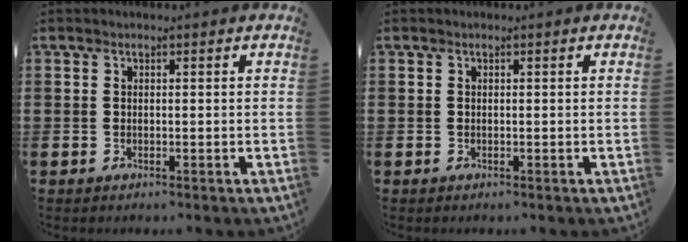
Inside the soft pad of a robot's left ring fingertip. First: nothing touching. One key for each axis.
{"total": 0.0}